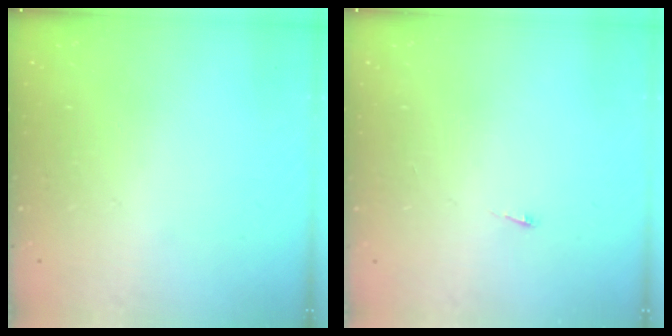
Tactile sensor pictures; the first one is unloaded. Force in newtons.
{"total": 2.6, "press": 2.5, "slide": 0.3}